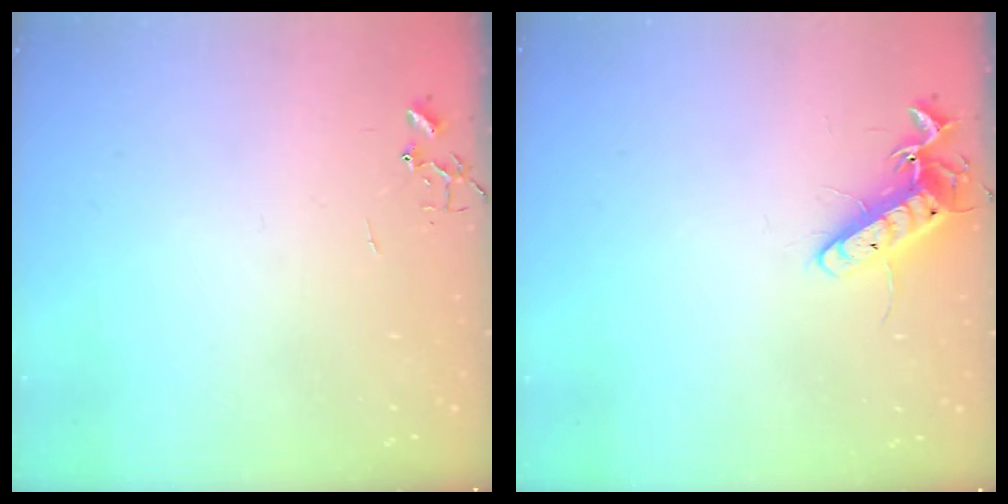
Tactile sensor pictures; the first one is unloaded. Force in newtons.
{"total": 12.3, "press": 12.2, "slide": 0.9}